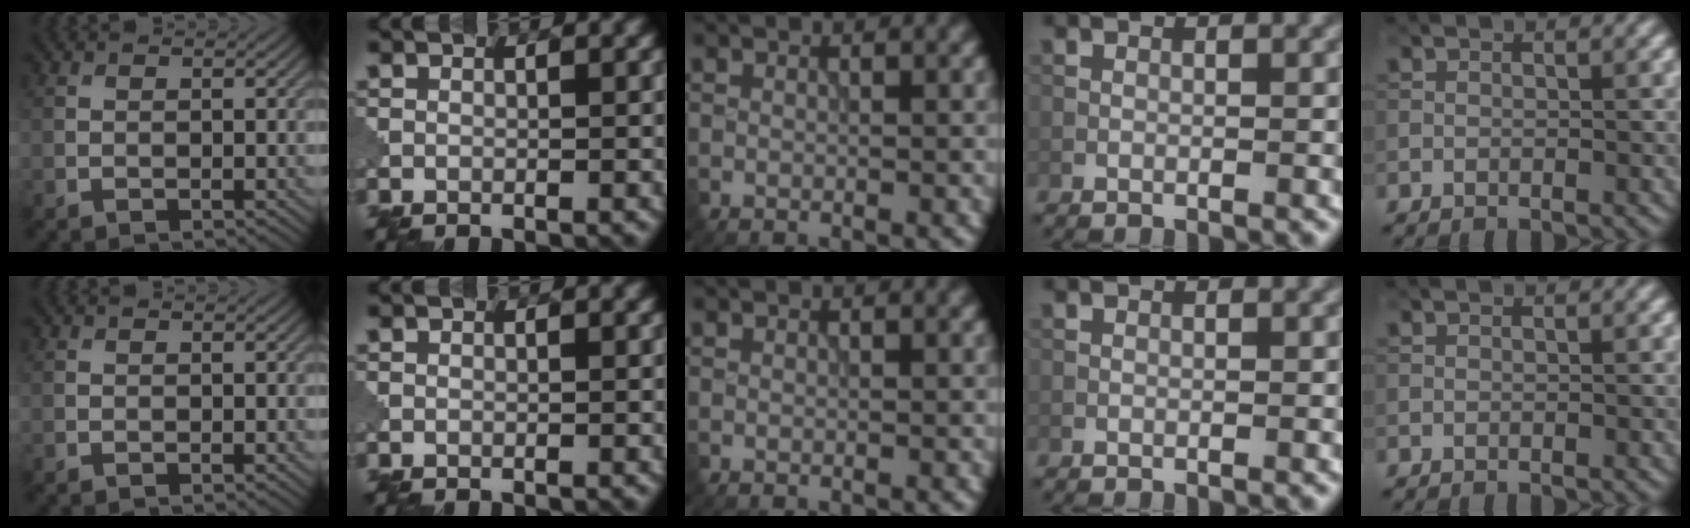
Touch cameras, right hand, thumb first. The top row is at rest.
{}